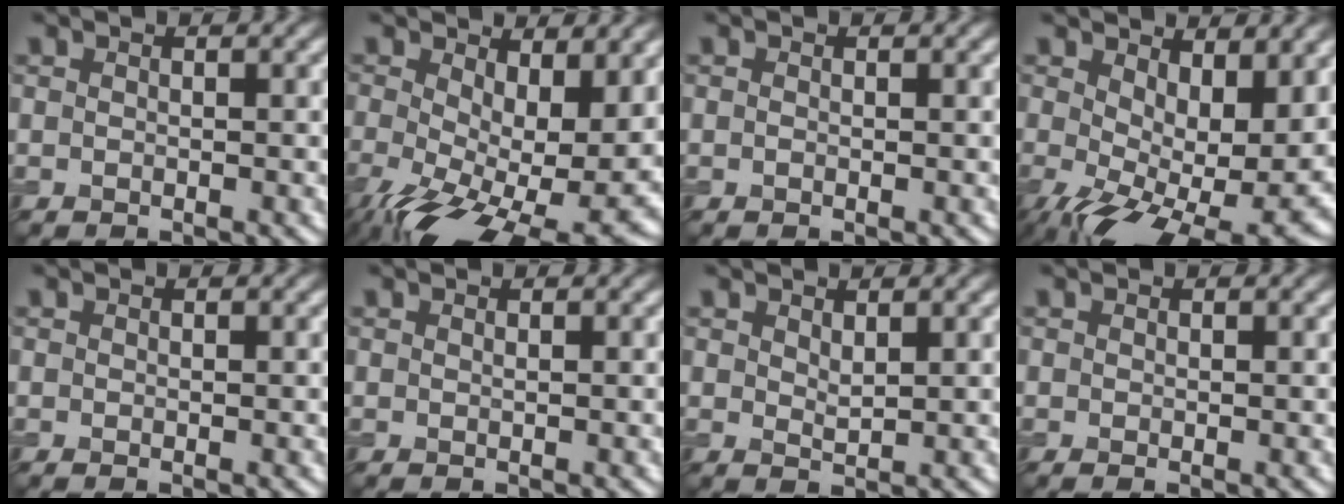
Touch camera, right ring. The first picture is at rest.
{"total": 16.1, "force": [-3.5, 8.1, 13.4], "torque": [-0.234, -0.066, -0.032]}
{"total": 0.0}
{"total": 13.7, "force": [-1.2, 6.8, 11.9], "torque": [-0.190, -0.041, 0.005]}
{"total": 0.0}
{"total": 0.0}
{"total": 1.1, "force": [0.8, 0.5, 0.7], "torque": [-0.016, -0.002, 0.019]}
{"total": 0.0}